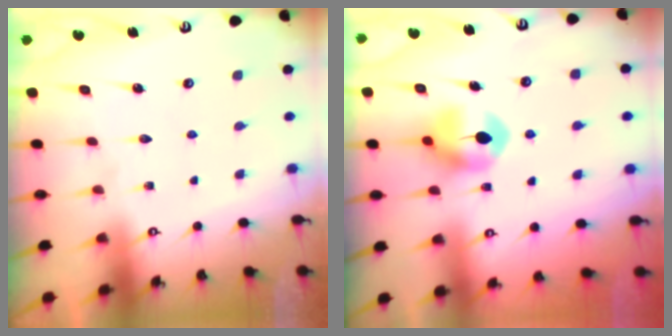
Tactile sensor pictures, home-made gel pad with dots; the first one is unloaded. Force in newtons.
{"total": 8.0, "press": 7.9, "slide": 0.3}